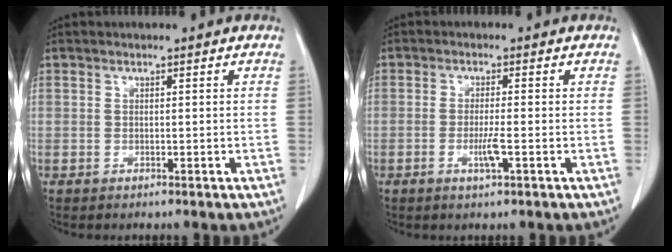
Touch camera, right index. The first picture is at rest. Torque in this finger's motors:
{"motor_torque": [0.14, 0.05, 0.04, 0.04]}